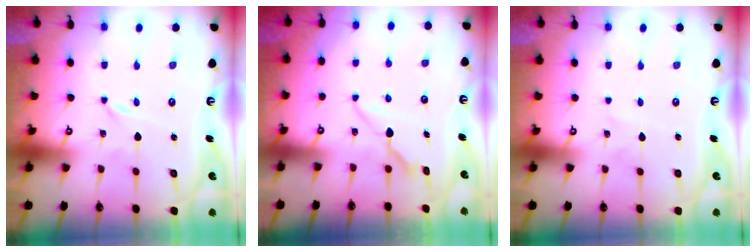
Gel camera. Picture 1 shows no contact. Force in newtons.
{"total": 8.4, "press": 8.4, "slide": 0.3}
{"total": 2.0, "press": 2.0, "slide": 0.1}